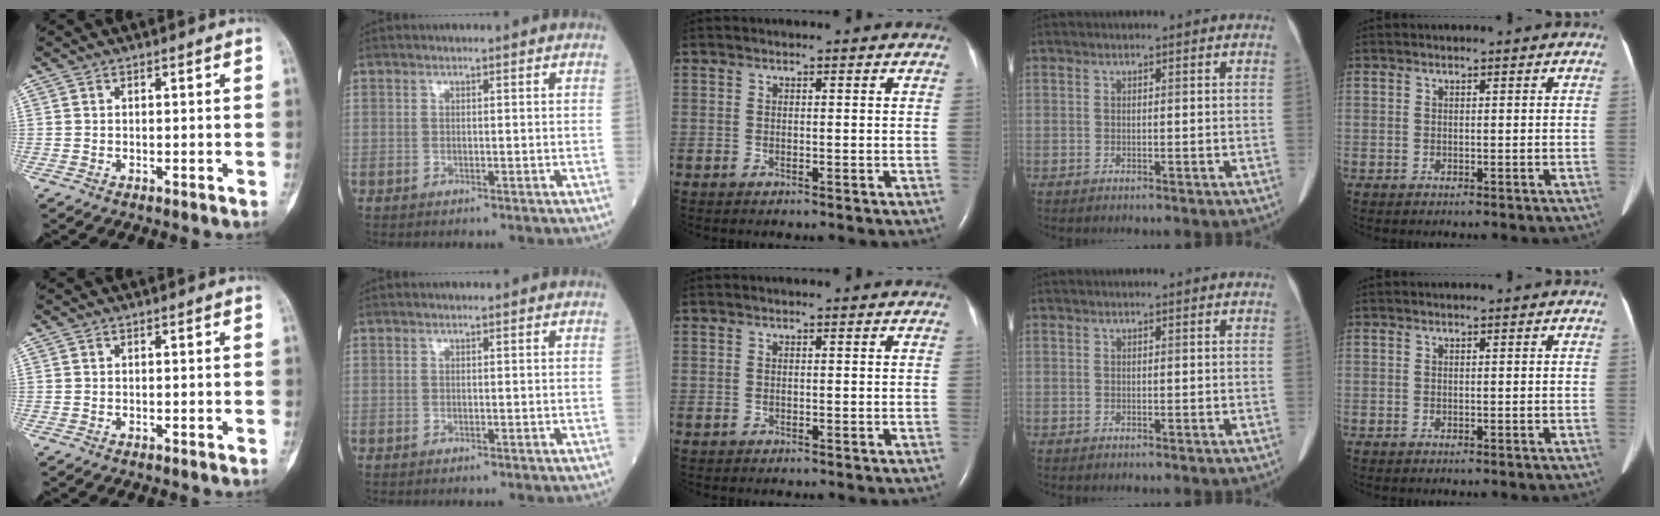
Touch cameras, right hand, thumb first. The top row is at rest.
{}